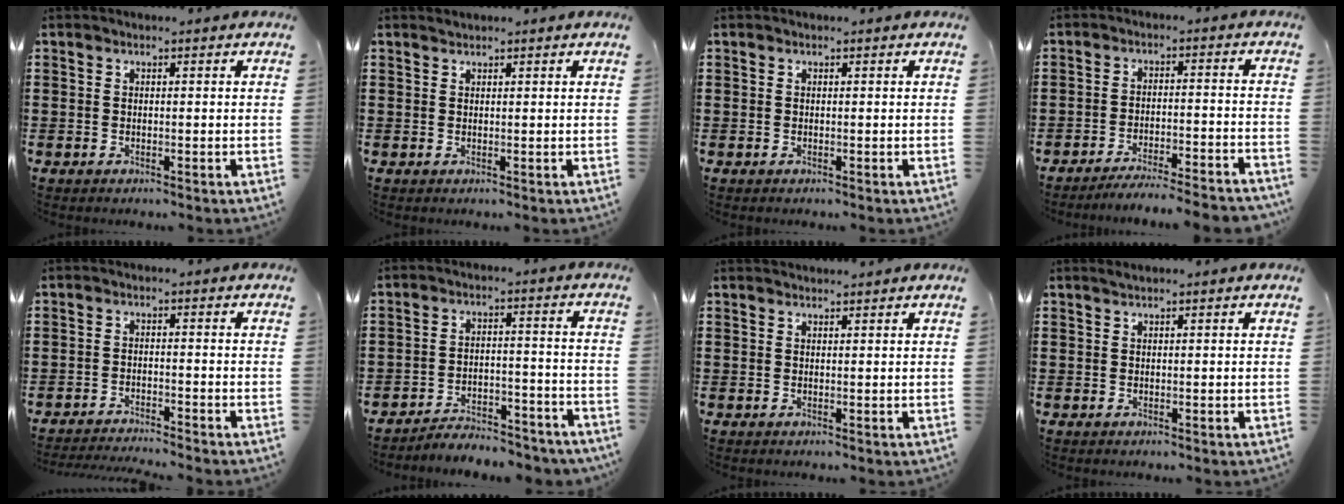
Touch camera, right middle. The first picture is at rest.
{"total": 0.6, "force": [0.5, 0.1, -0.1], "torque": [0.000, 0.001, 0.011]}
{"total": 0.0}
{"total": 4.2, "force": [-4.0, -0.3, 1.1], "torque": [-0.026, -0.004, -0.084]}
{"total": 2.4, "force": [-2.4, -0.2, 0.3], "torque": [-0.007, 0.000, -0.050]}
{"total": 4.6, "force": [-4.5, 0.5, 0.5], "torque": [-0.012, 0.008, -0.095]}
{"total": 1.1, "force": [1.1, 0.1, 0.0], "torque": [-0.004, 0.000, 0.021]}
{"total": 0.6, "force": [0.5, 0.1, 0.3], "torque": [-0.007, 0.001, 0.009]}